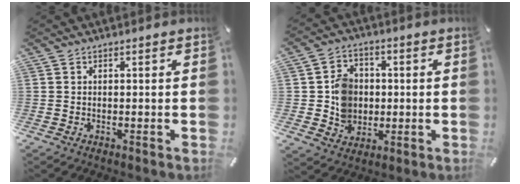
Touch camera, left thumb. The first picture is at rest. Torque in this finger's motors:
{"motor_torque": [1.23, 1.78, 0.64, -0.53, 0.08]}